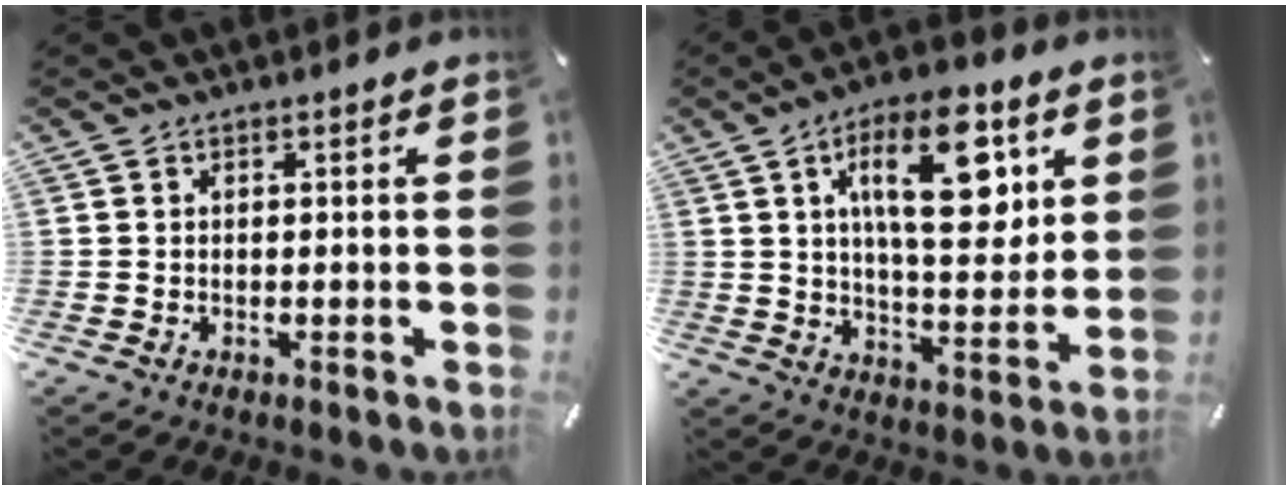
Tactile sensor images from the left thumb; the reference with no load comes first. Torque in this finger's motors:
{"motor_torque": [0.94, 0.99, 1.46, -1.31, 0.46]}